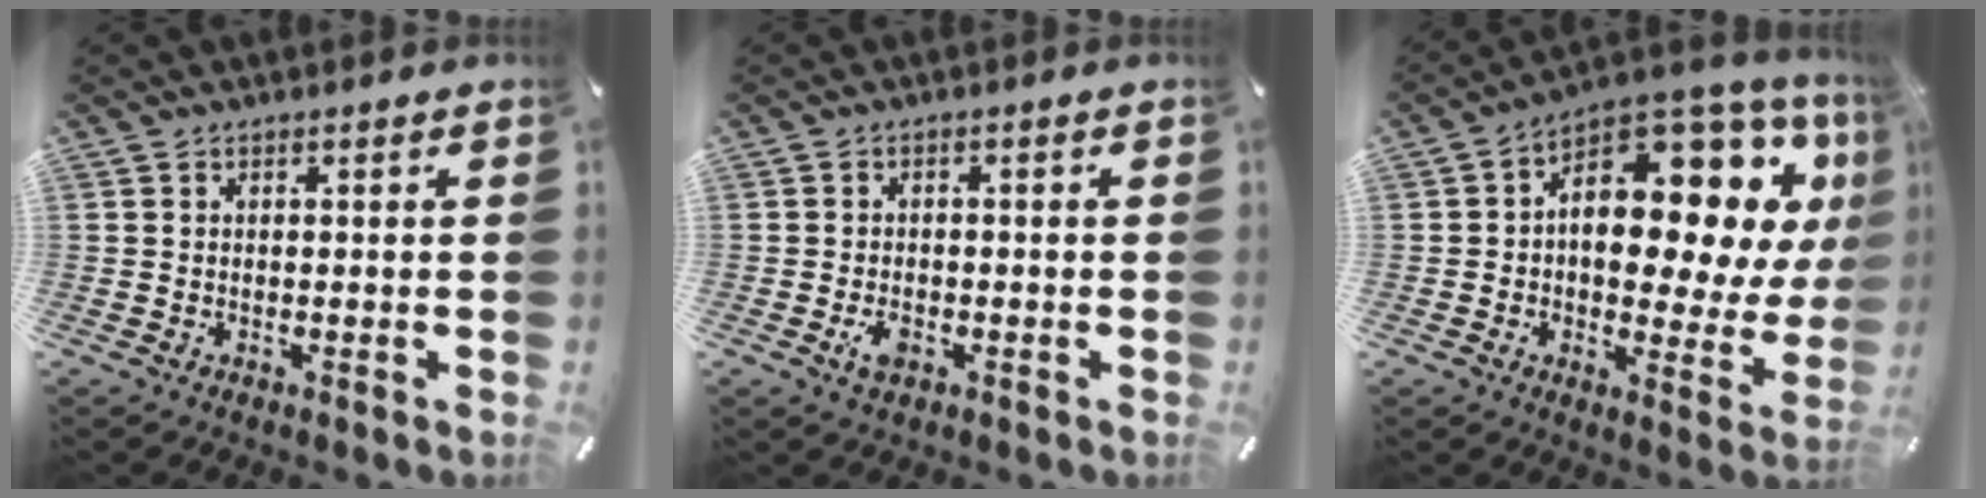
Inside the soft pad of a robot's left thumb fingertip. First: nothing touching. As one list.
[{"total": 3.1, "force": [-1.2, 1.9, 2.1], "torque": [-0.051, 0.000, -0.024]}, {"total": 14.5, "force": [5.8, 8.7, 10.1], "torque": [-0.134, -0.074, 0.095]}]